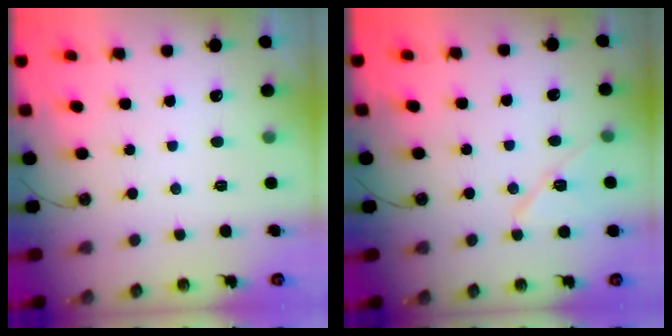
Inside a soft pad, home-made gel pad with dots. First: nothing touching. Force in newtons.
{"total": 8.5, "press": 7.0, "slide": 4.8}